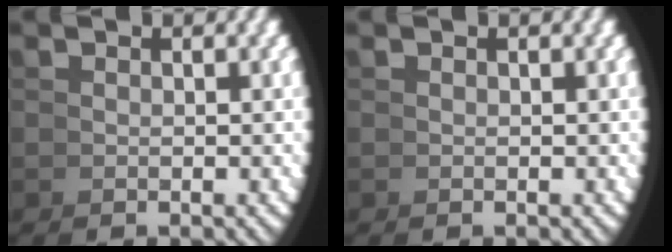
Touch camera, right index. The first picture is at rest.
{"total": 0.0}